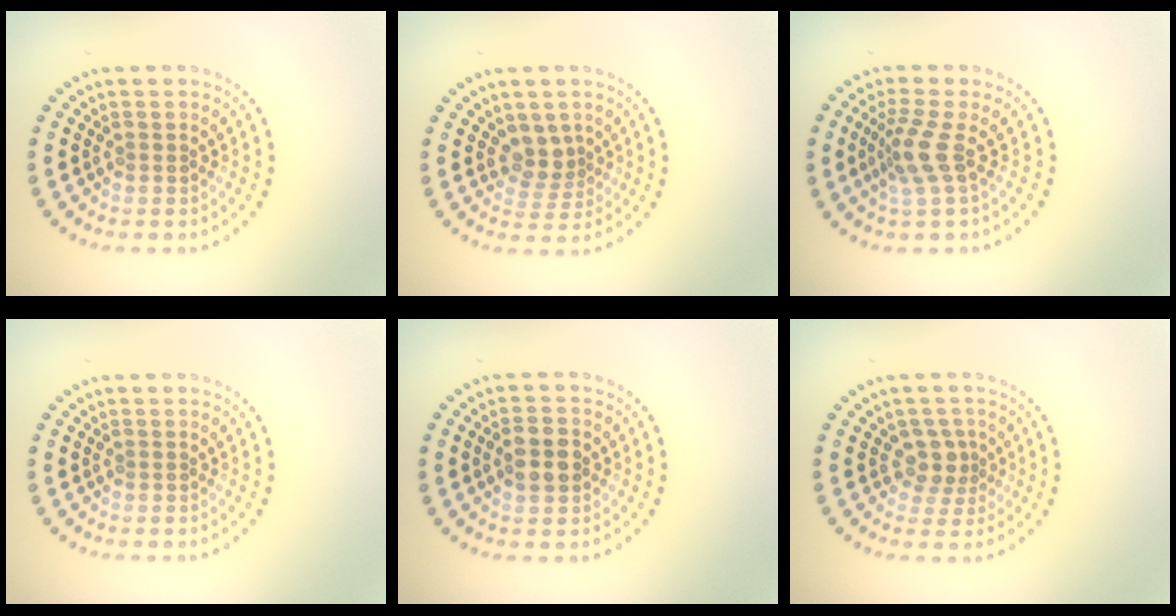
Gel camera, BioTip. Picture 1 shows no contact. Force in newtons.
{"total": 2.3, "press": 1.8, "slide": 1.5}
{"total": 2.9, "press": 2.1, "slide": 2.0}
{"total": 0.0}
{"total": 3.1, "press": 3.1, "slide": 0.2}
{"total": 2.5, "press": 2.0, "slide": 1.5}